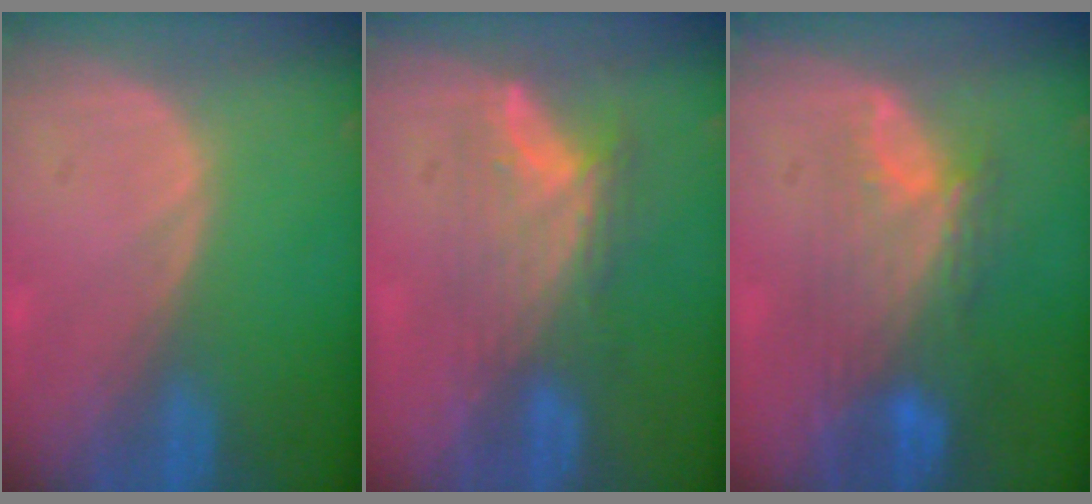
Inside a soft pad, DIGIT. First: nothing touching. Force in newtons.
{"total": 8.2, "press": 6.8, "slide": 4.7}
{"total": 8.7, "press": 7.8, "slide": 3.8}